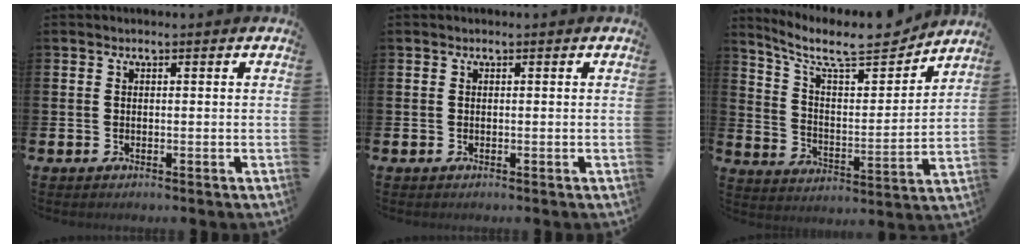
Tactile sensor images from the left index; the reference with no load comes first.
{"total": 0.0}
{"total": 9.4, "force": [8.3, 2.5, 3.6], "torque": [-0.094, -0.065, 0.142]}